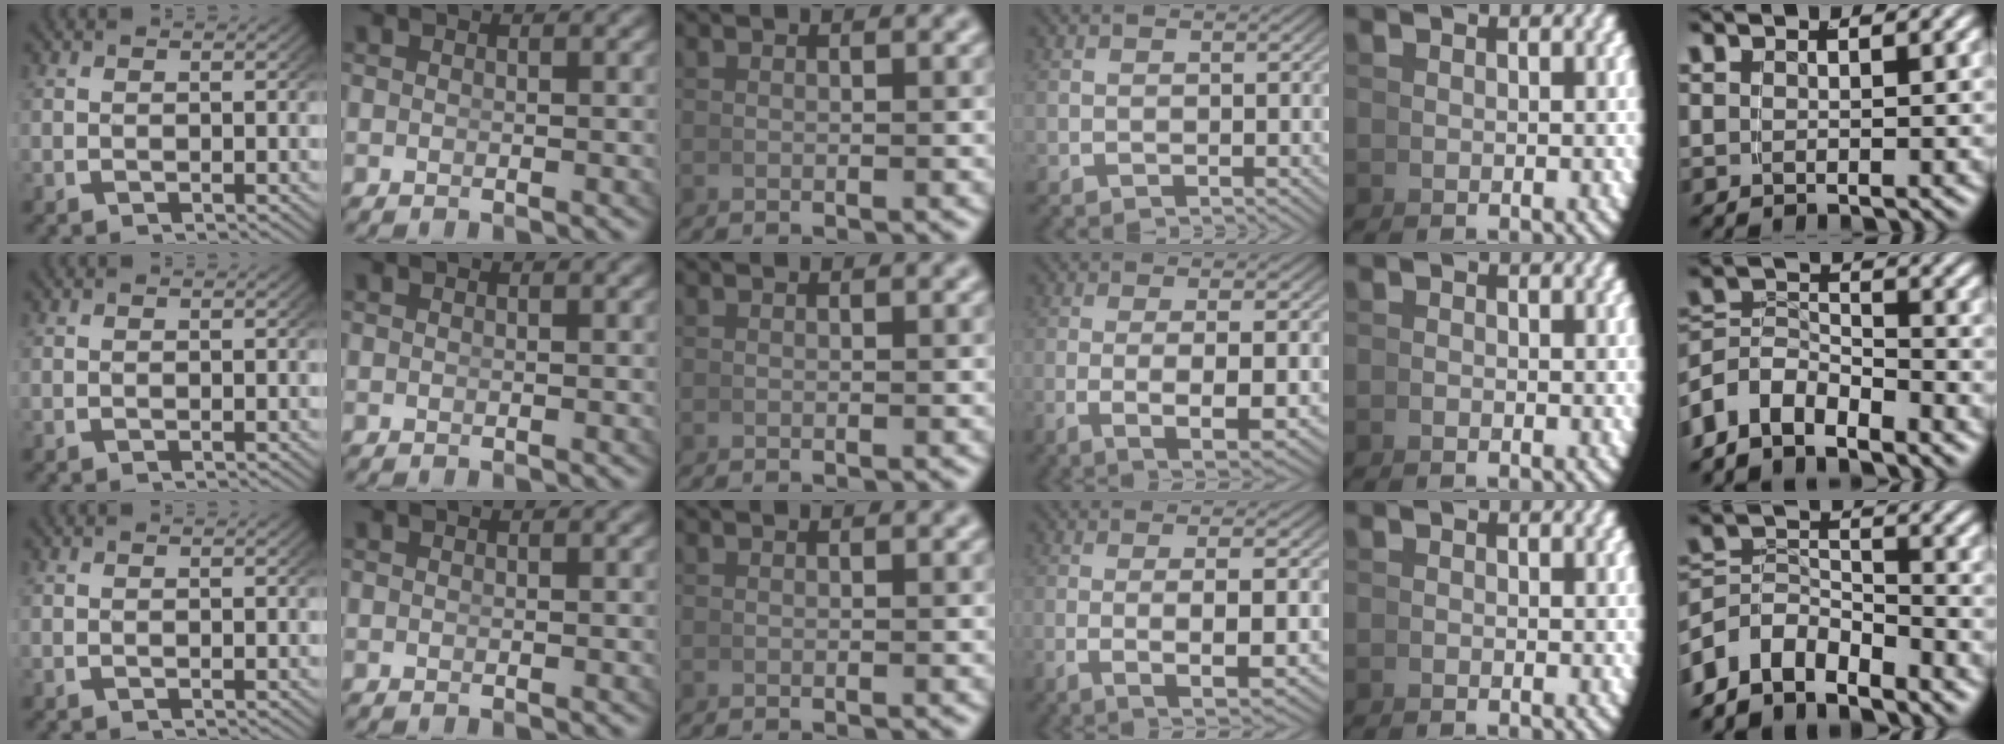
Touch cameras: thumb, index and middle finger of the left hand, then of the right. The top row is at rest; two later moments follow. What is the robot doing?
{"motion": "lift_and_place", "object": "hoodie"}